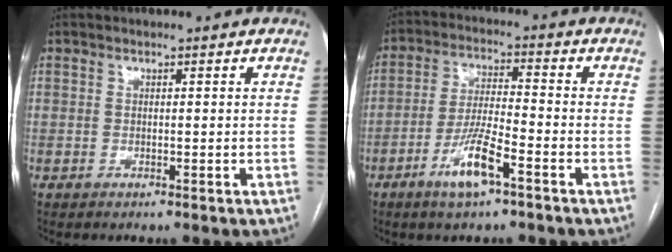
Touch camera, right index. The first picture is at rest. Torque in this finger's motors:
{"motor_torque": [1.26, -0.55, 0.47, 0.12]}